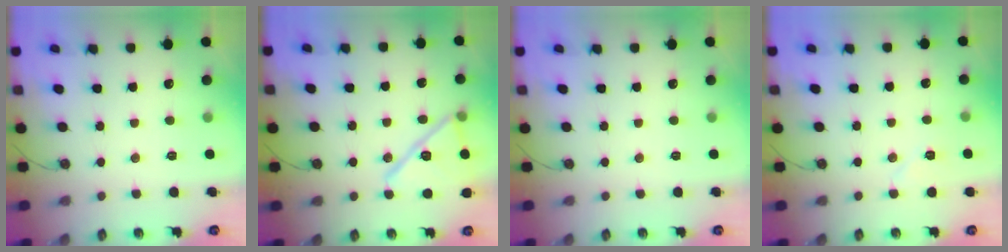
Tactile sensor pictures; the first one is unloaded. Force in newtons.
{"total": 17.0, "press": 13.9, "slide": 9.9}
{"total": 0.0}
{"total": 5.9, "press": 4.7, "slide": 3.5}